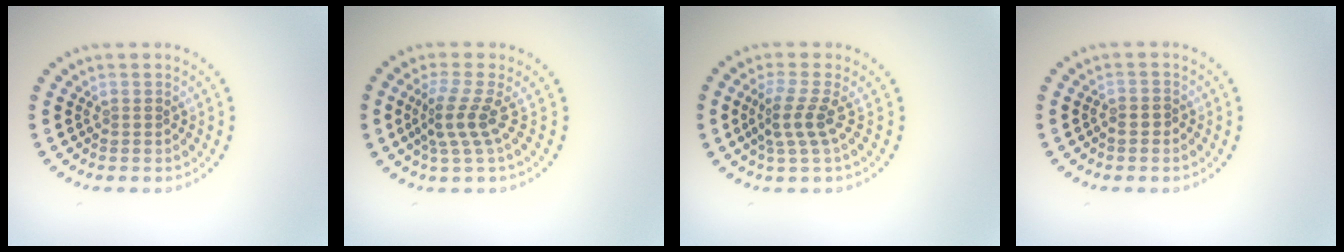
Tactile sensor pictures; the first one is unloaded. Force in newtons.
{"total": 2.9, "press": 2.0, "slide": 2.2}
{"total": 2.6, "press": 1.9, "slide": 1.7}
{"total": 0.6, "press": 0.5, "slide": 0.3}